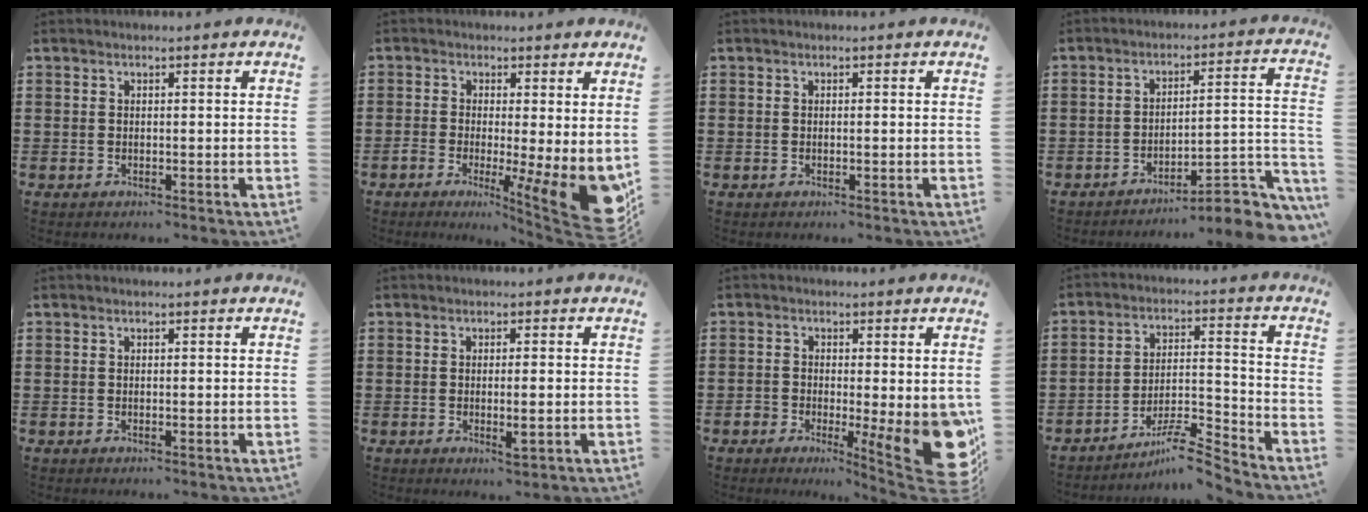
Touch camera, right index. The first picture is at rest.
{"total": 6.9, "force": [-1.8, 2.0, 6.4], "torque": [-0.074, -0.019, -0.025]}
{"total": 0.0}
{"total": 6.6, "force": [-5.0, 1.4, 4.1], "torque": [-0.054, -0.009, -0.095]}
{"total": 0.0}
{"total": 2.7, "force": [-0.7, 0.5, 2.6], "torque": [-0.043, -0.002, -0.012]}
{"total": 9.6, "force": [-3.4, 3.4, 8.4], "torque": [-0.119, -0.009, -0.052]}
{"total": 7.9, "force": [-6.9, 0.9, 3.8], "torque": [-0.062, 0.012, -0.130]}